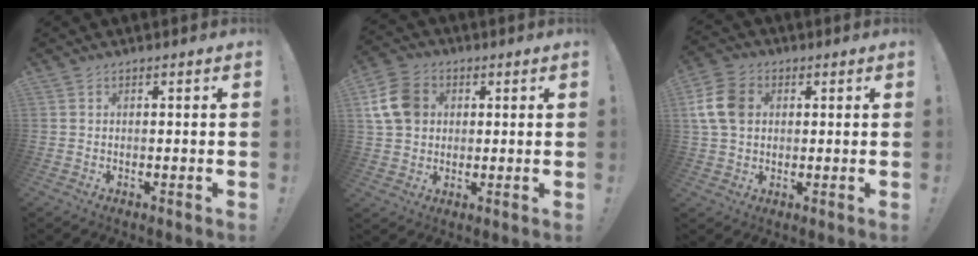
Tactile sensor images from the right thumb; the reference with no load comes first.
{"total": 12.2, "force": [2.9, 9.8, 6.6], "torque": [-0.124, 0.001, 0.061]}
{"total": 11.3, "force": [2.3, 8.6, 7.1], "torque": [-0.132, 0.007, 0.048]}